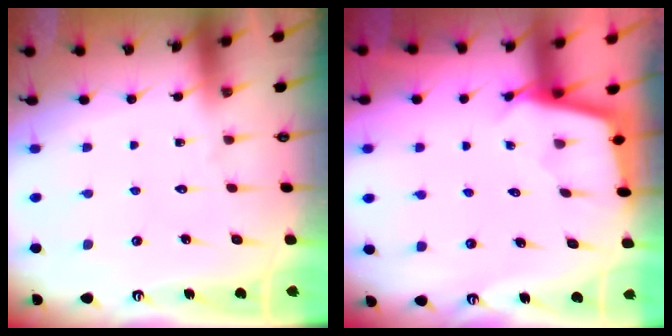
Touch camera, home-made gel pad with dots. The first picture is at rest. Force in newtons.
{"total": 2.3, "press": 2.3, "slide": 0.1}